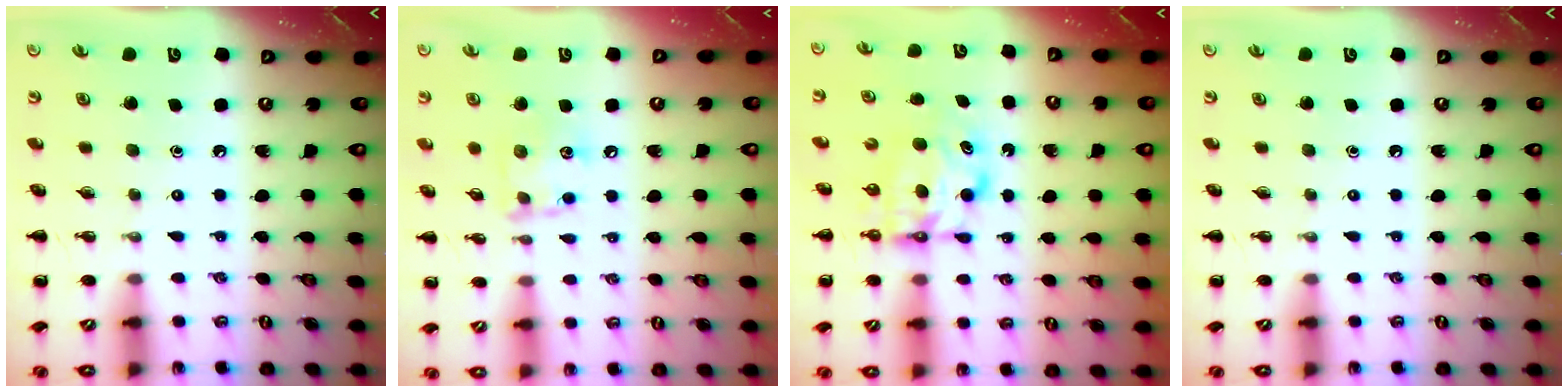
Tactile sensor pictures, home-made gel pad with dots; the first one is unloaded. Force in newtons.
{"total": 9.2, "press": 9.2, "slide": 0.5}
{"total": 6.1, "press": 6.1, "slide": 0.3}
{"total": 0.0}